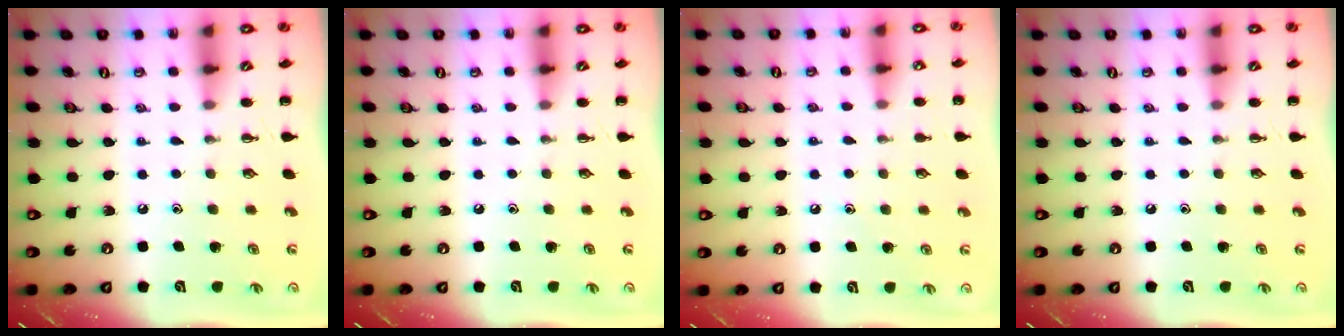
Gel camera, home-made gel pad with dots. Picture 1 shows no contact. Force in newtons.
{"total": 0.0}
{"total": 5.1, "press": 4.9, "slide": 1.4}
{"total": 0.0}